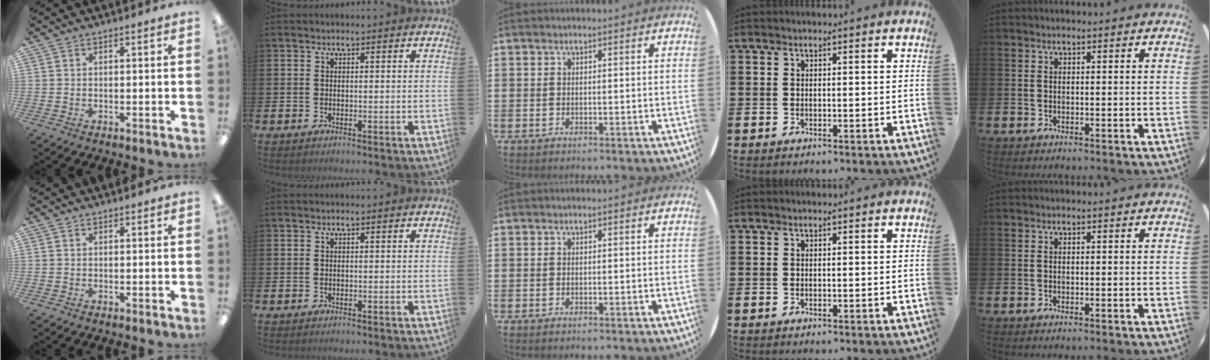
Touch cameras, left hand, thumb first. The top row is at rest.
{}